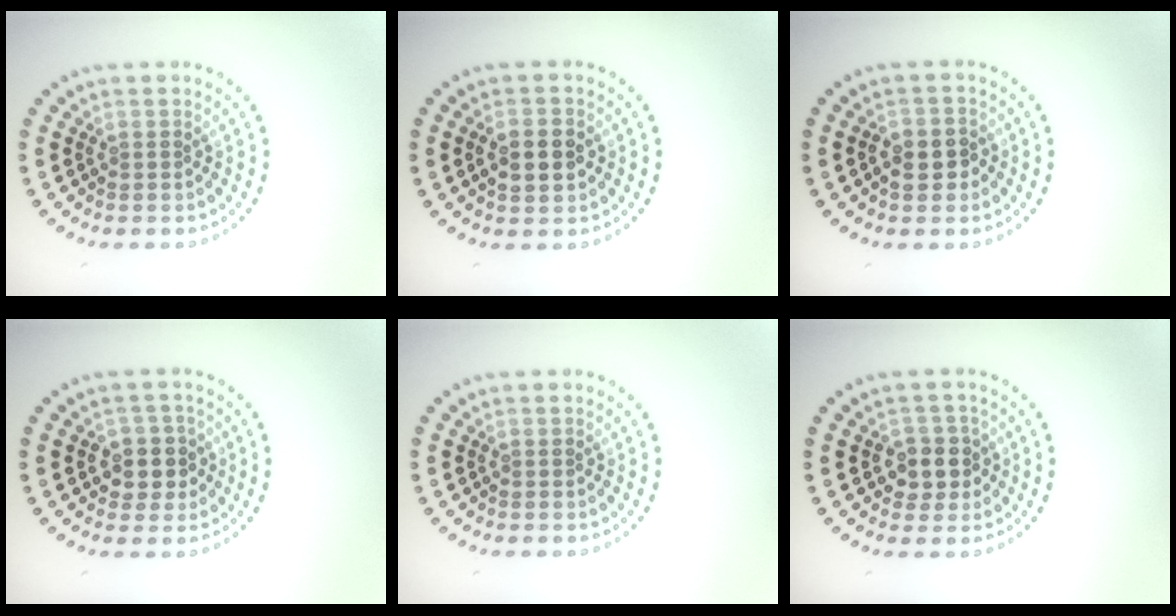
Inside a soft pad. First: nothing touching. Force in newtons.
{"total": 3.7, "press": 3.7, "slide": 0.2}
{"total": 1.9, "press": 1.8, "slide": 0.6}
{"total": 2.9, "press": 2.7, "slide": 1.2}
{"total": 0.0}
{"total": 2.7, "press": 2.5, "slide": 1.0}